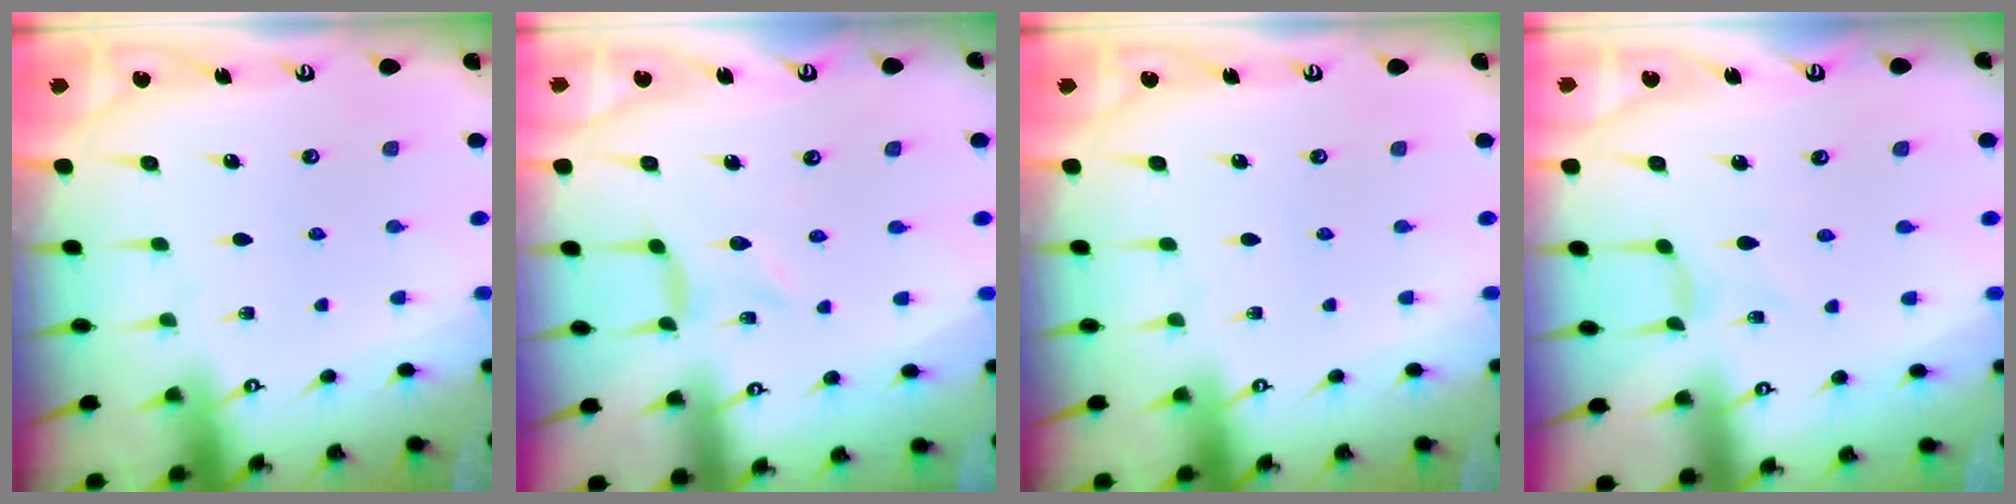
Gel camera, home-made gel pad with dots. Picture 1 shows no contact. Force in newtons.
{"total": 0.0}
{"total": 0.0}
{"total": 0.0}